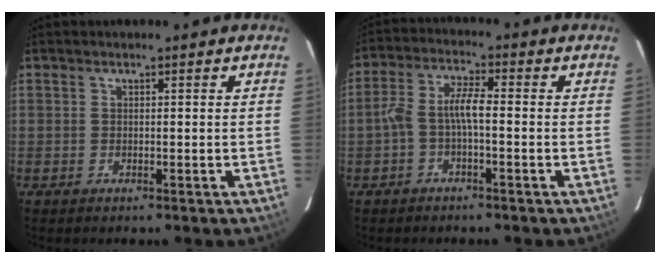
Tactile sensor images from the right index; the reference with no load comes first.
{"total": 5.0, "force": [-1.4, 1.4, 4.6], "torque": [-0.103, 0.016, -0.028]}